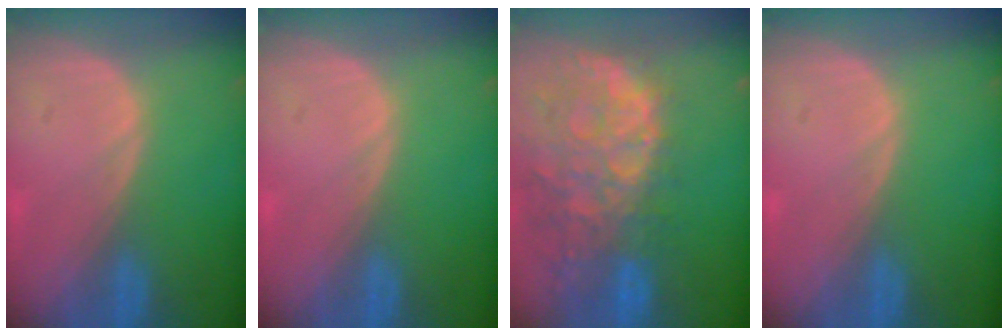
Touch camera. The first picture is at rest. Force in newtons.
{"total": 0.0}
{"total": 13.7, "press": 11.0, "slide": 8.1}
{"total": 0.0}